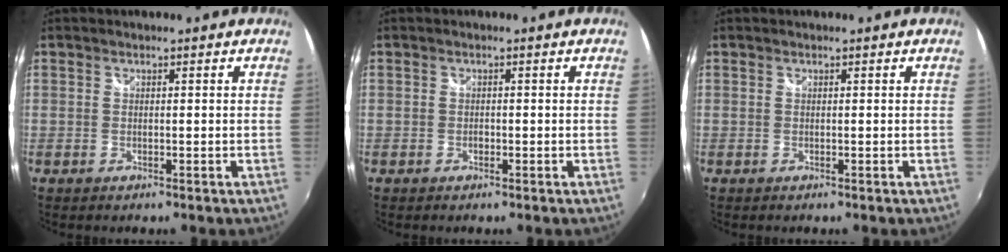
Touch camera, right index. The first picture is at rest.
{"total": 0.7, "force": [-0.4, 0.5, 0.3], "torque": [-0.005, -0.001, -0.007]}
{"total": 0.0}